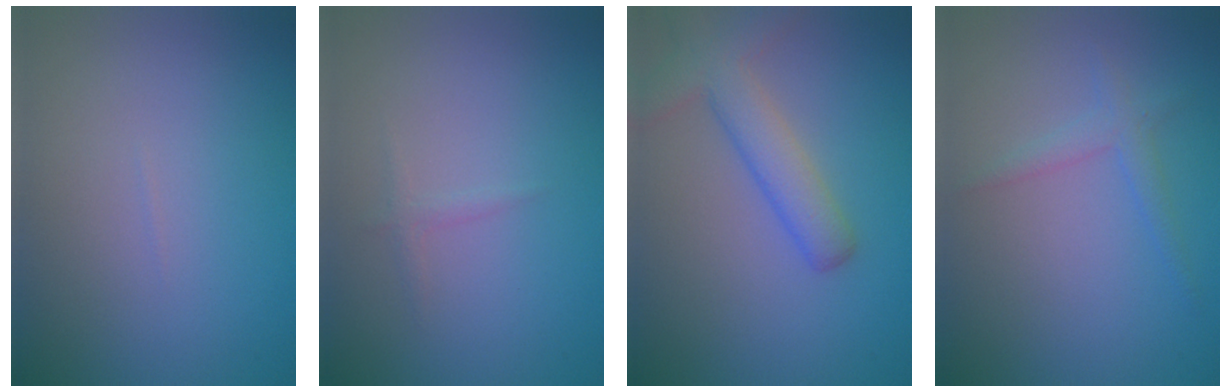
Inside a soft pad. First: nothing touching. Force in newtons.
{"total": 0.7, "press": 0.7, "slide": 0.0}
{"total": 4.5, "press": 4.5, "slide": 0.2}
{"total": 1.6, "press": 1.6, "slide": 0.2}